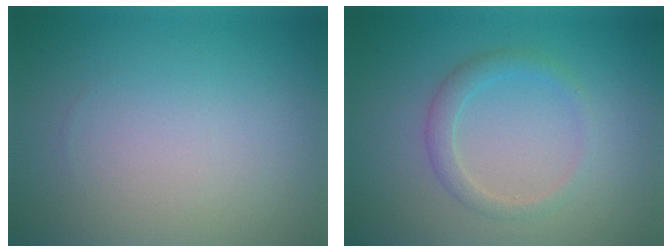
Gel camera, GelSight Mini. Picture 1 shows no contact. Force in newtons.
{"total": 1.9, "press": 1.9, "slide": 0.1}